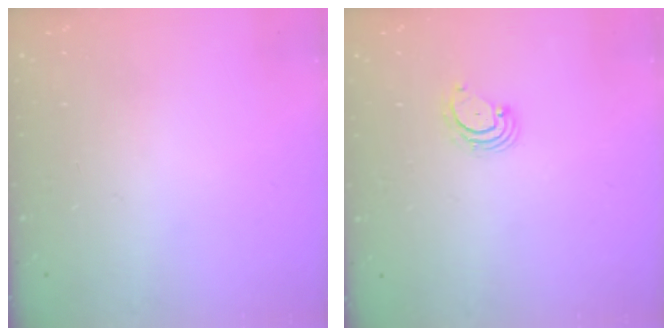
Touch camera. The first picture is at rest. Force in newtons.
{"total": 3.2, "press": 3.1, "slide": 0.4}